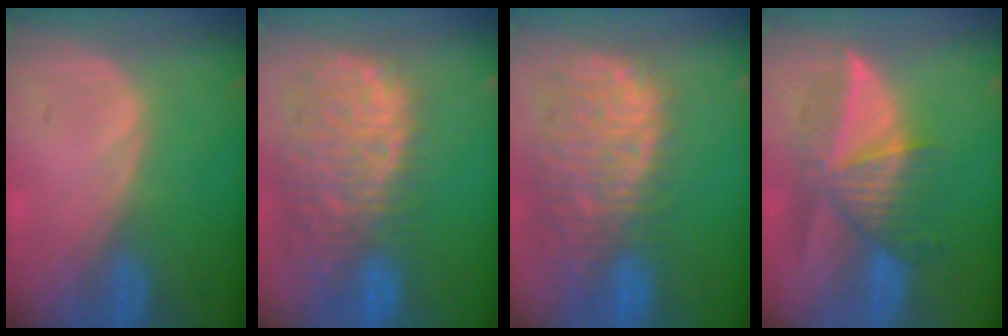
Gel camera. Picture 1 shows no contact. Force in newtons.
{"total": 13.8, "press": 11.3, "slide": 7.9}
{"total": 13.8, "press": 11.3, "slide": 7.9}
{"total": 7.7, "press": 7.4, "slide": 2.0}